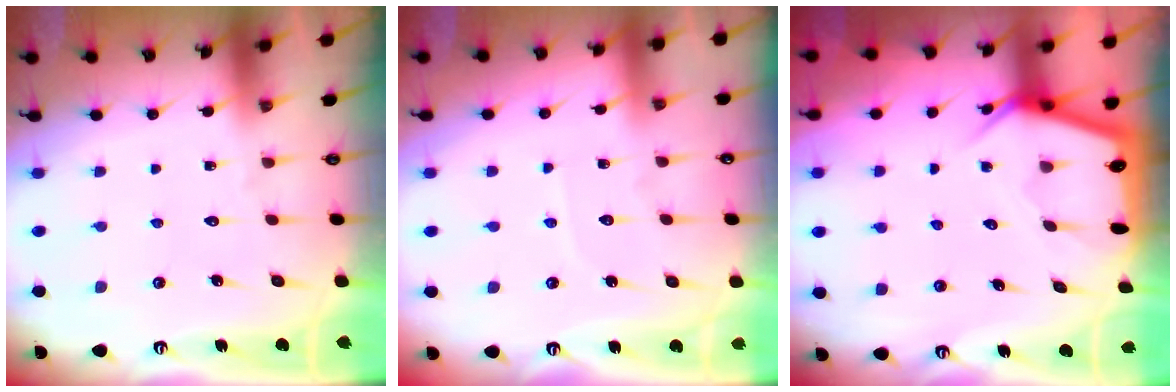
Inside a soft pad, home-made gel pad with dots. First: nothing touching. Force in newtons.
{"total": 2.9, "press": 2.9, "slide": 0.4}
{"total": 5.0, "press": 5.0, "slide": 0.4}